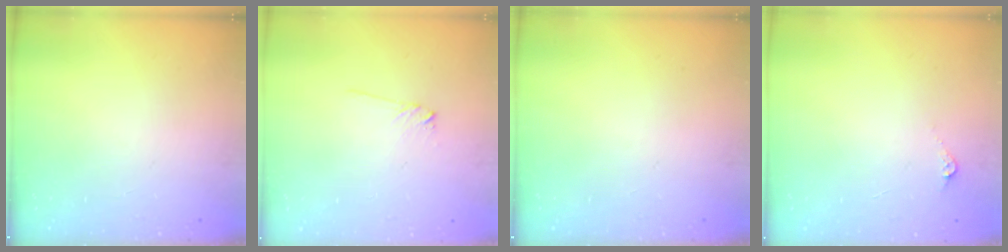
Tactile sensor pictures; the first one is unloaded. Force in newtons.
{"total": 3.6, "press": 3.5, "slide": 0.5}
{"total": 0.0}
{"total": 4.8, "press": 4.8, "slide": 0.6}